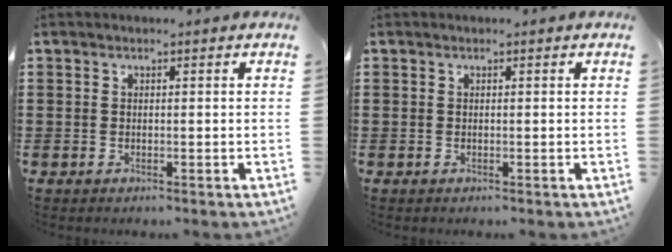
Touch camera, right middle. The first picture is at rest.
{"total": 0.0}